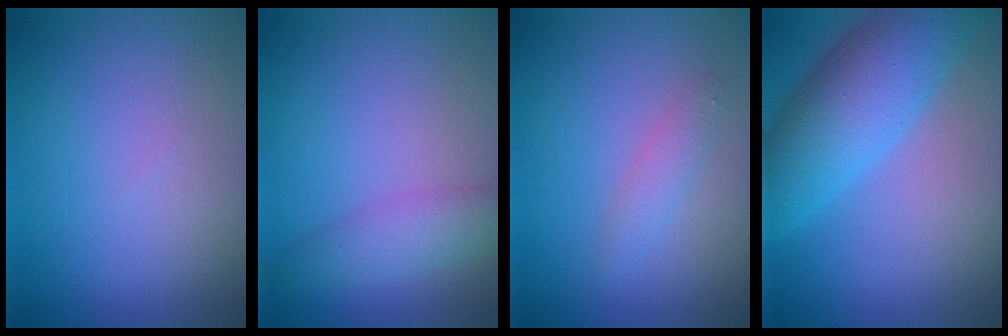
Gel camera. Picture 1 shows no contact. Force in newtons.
{"total": 2.9, "press": 2.9, "slide": 0.1}
{"total": 1.5, "press": 1.5, "slide": 0.0}
{"total": 8.0, "press": 8.0, "slide": 0.3}